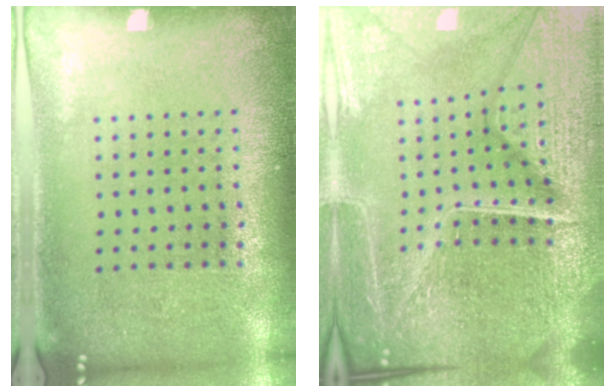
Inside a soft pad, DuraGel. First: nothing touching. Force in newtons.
{"total": 7.1, "press": 6.2, "slide": 3.4}